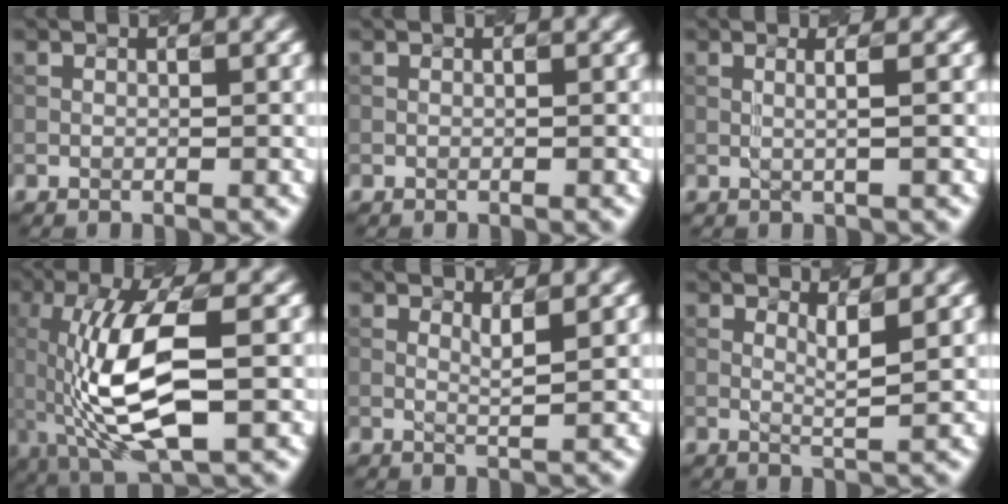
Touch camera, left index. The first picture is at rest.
{"total": 0.0}
{"total": 1.4, "force": [0.0, 0.2, 1.4], "torque": [-0.030, 0.009, 0.000]}
{"total": 9.0, "force": [-1.7, 3.0, 8.3], "torque": [-0.166, 0.014, -0.020]}
{"total": 1.2, "force": [0.5, 0.0, 1.0], "torque": [-0.019, -0.001, 0.017]}
{"total": 1.6, "force": [0.6, 0.1, 1.4], "torque": [-0.025, -0.003, 0.021]}